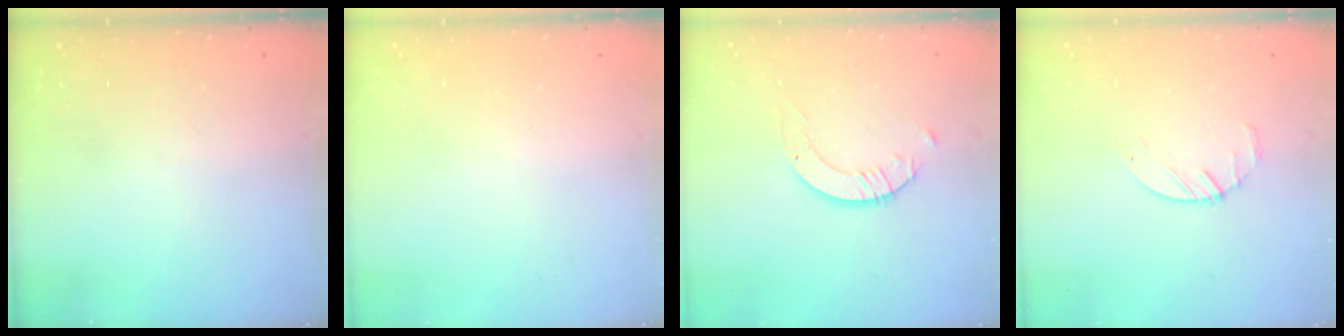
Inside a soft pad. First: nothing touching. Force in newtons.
{"total": 0.0}
{"total": 2.7, "press": 2.7, "slide": 0.2}
{"total": 2.4, "press": 2.3, "slide": 0.3}